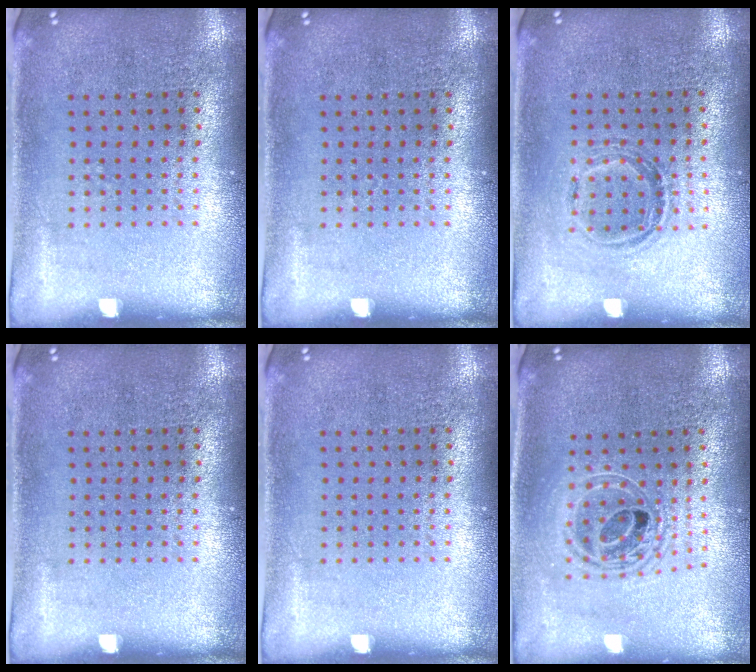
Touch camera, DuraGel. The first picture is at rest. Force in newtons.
{"total": 0.0}
{"total": 1.1, "press": 0.9, "slide": 0.7}
{"total": 0.0}
{"total": 0.0}
{"total": 1.8, "press": 1.5, "slide": 0.9}